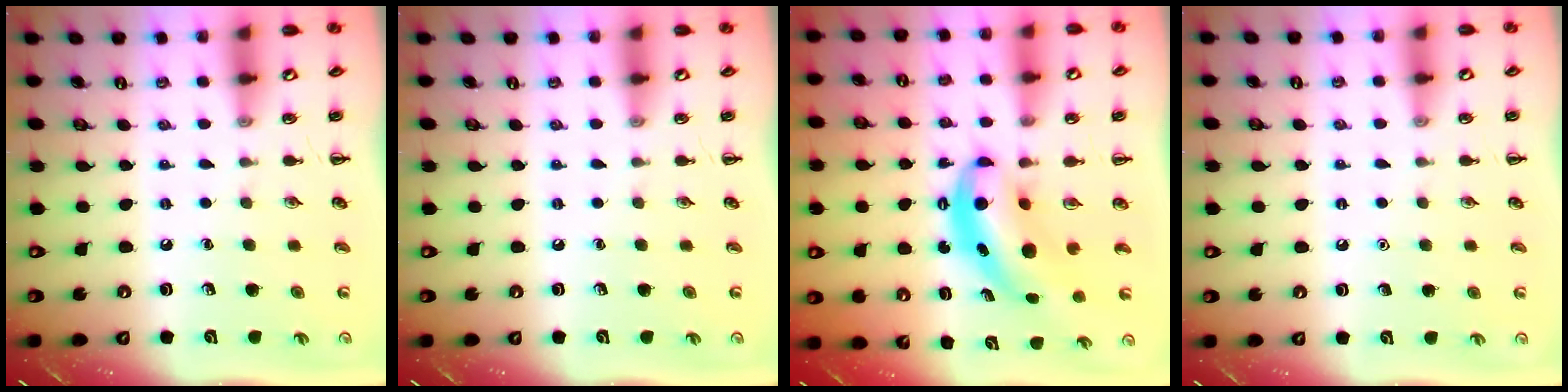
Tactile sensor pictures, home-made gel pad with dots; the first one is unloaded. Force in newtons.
{"total": 0.0}
{"total": 6.3, "press": 6.2, "slide": 1.1}
{"total": 1.6, "press": 1.6, "slide": 0.1}